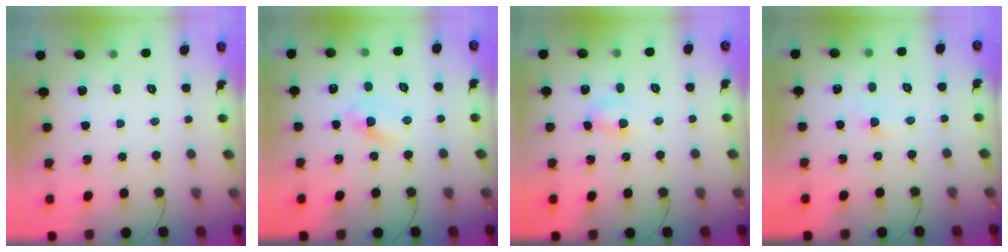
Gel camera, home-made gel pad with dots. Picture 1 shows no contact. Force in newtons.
{"total": 2.7, "press": 2.4, "slide": 1.4}
{"total": 4.2, "press": 4.1, "slide": 1.1}
{"total": 1.8, "press": 1.6, "slide": 0.8}